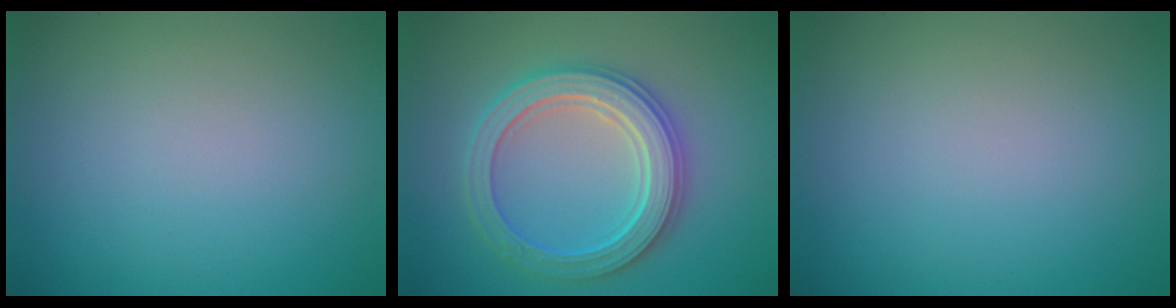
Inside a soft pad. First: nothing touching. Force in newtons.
{"total": 5.5, "press": 5.5, "slide": 0.9}
{"total": 0.0}